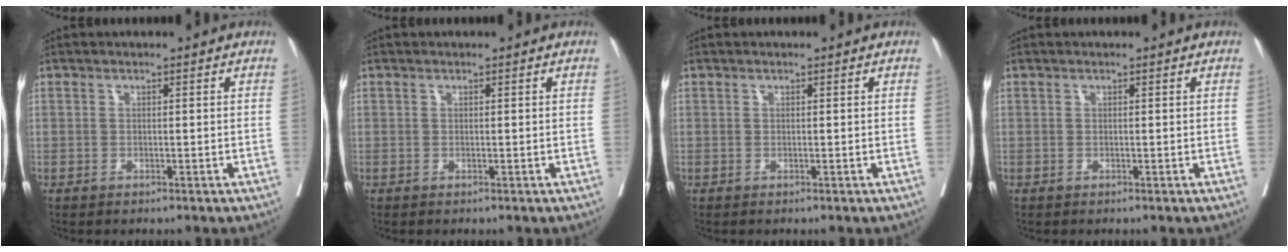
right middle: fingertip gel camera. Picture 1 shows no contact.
{"total": 0.0}
{"total": 0.0}
{"total": 0.0}